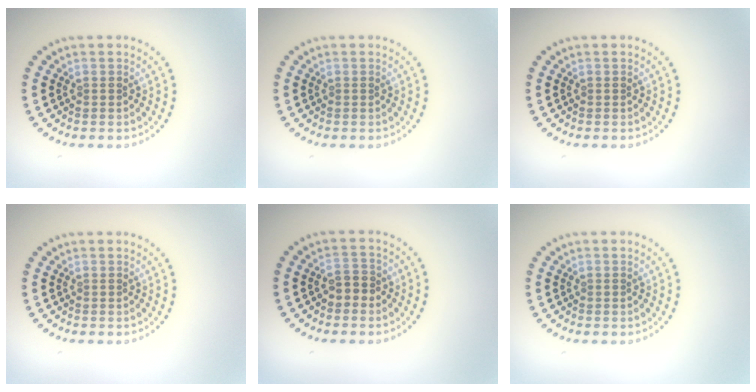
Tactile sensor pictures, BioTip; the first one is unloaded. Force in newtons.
{"total": 0.0}
{"total": 0.0}
{"total": 0.0}
{"total": 1.9, "press": 1.7, "slide": 0.7}
{"total": 0.0}